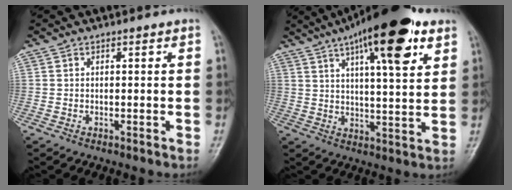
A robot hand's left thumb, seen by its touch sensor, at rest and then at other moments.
{"total": 18.5, "force": [9.9, 5.2, 14.7], "torque": [-0.207, -0.021, 0.149]}